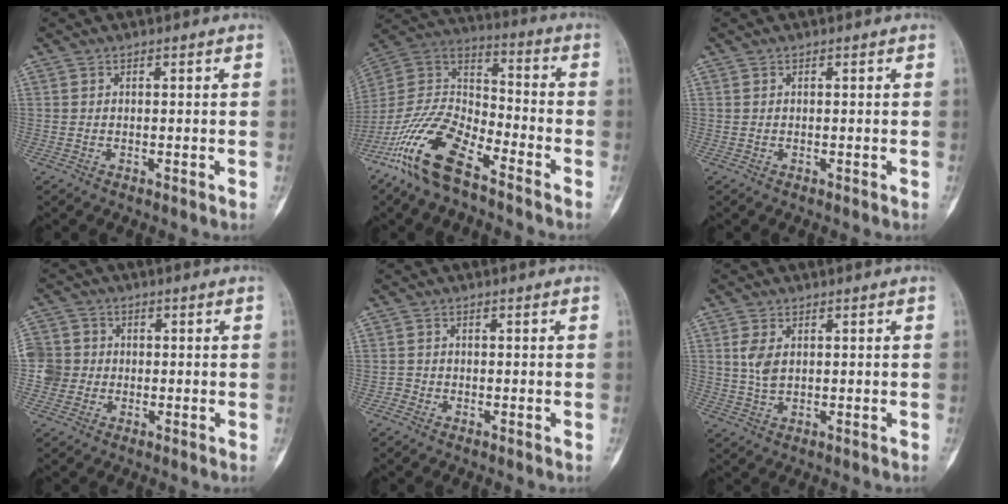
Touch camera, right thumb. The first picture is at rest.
{"total": 17.6, "force": [-11.4, 6.6, 11.7], "torque": [-0.230, 0.063, -0.222]}
{"total": 0.0}
{"total": 6.1, "force": [-0.6, 6.0, 1.3], "torque": [-0.006, 0.012, -0.017]}
{"total": 1.0, "force": [-0.6, 0.7, -0.1], "torque": [0.005, 0.004, -0.019]}
{"total": 3.7, "force": [0.8, 2.1, 3.0], "torque": [-0.061, -0.001, 0.019]}